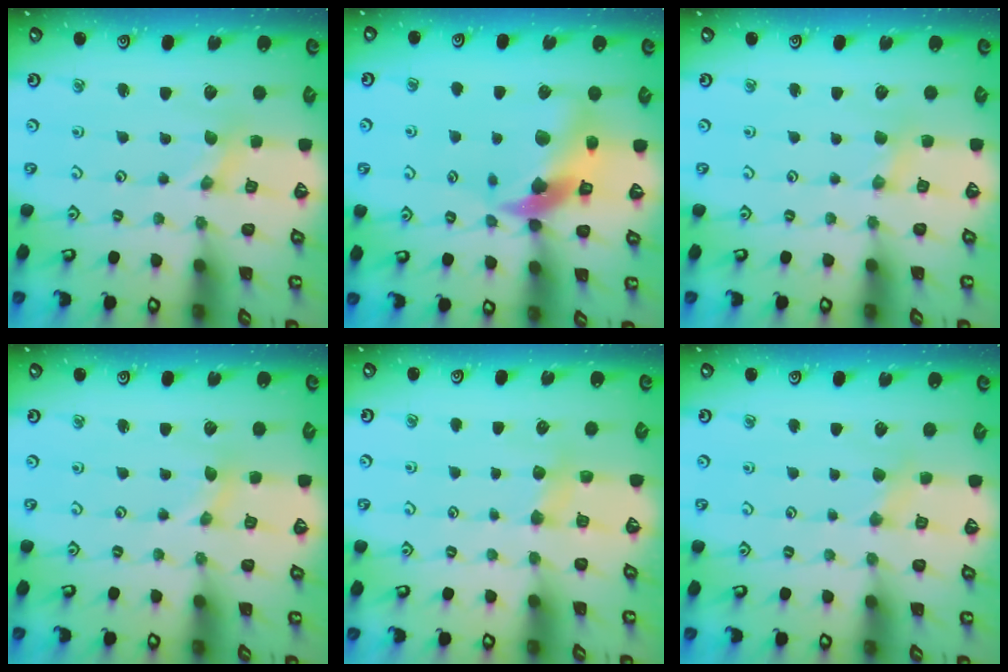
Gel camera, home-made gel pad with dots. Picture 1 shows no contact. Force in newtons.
{"total": 13.1, "press": 13.0, "slide": 1.7}
{"total": 2.3, "press": 2.3, "slide": 0.3}
{"total": 0.7, "press": 0.7, "slide": 0.1}
{"total": 4.0, "press": 3.9, "slide": 0.5}
{"total": 2.8, "press": 2.8, "slide": 0.4}